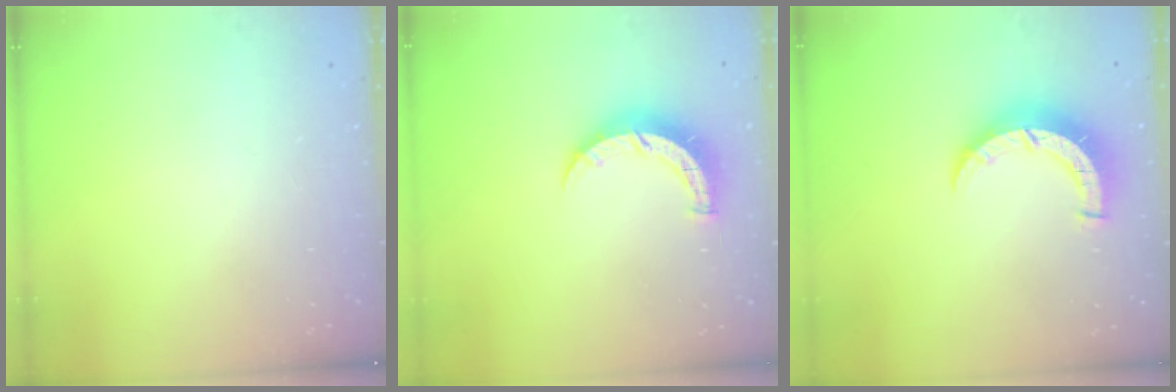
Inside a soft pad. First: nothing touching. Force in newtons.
{"total": 7.0, "press": 7.0, "slide": 0.4}
{"total": 8.6, "press": 8.6, "slide": 0.5}